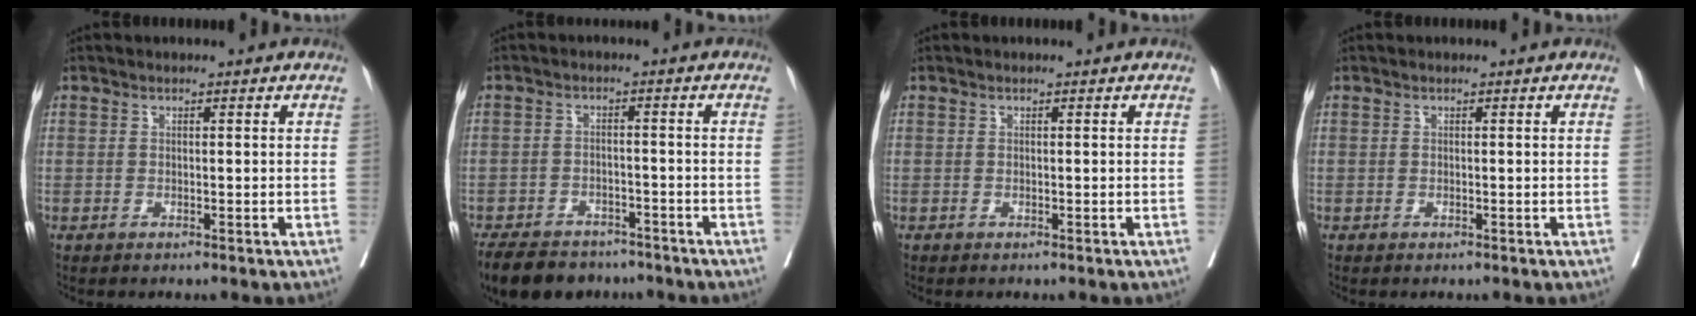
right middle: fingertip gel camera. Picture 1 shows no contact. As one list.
[{"total": 11.5, "force": [-9.3, 5.6, 4.0], "torque": [-0.075, -0.008, -0.132]}, {"total": 0.0}, {"total": 0.0}]